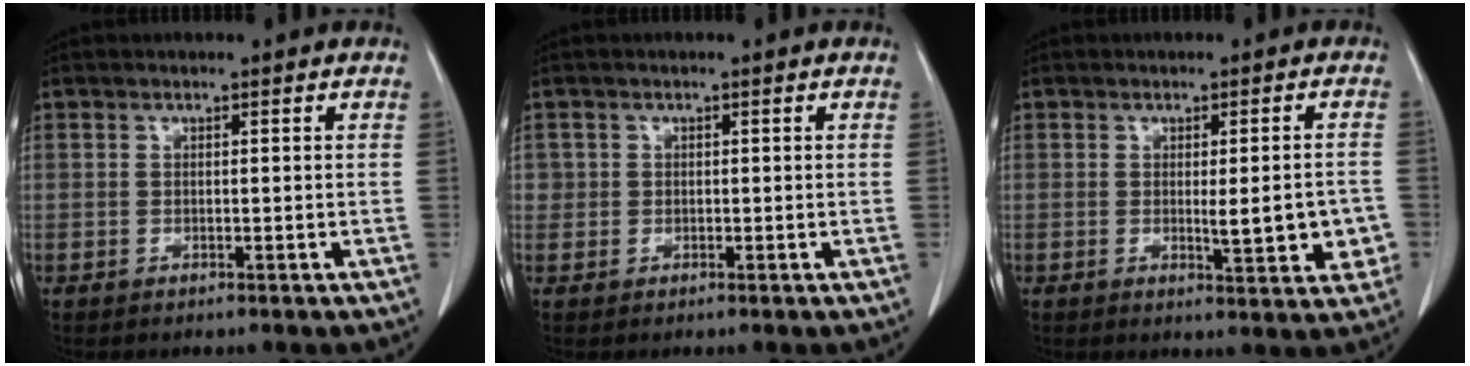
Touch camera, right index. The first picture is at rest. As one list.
[{"total": 1.2, "force": [-0.1, 1.2, 0.1], "torque": [0.010, 0.006, -0.004]}, {"total": 6.8, "force": [-1.3, 1.6, 6.5], "torque": [-0.076, -0.003, -0.013]}]